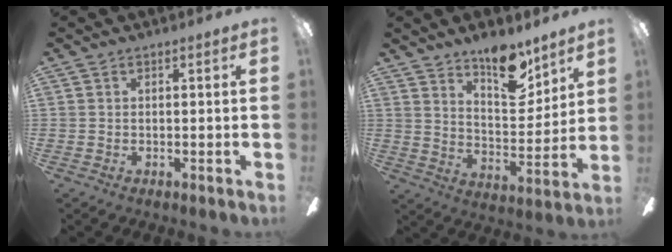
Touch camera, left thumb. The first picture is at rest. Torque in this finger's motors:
{"motor_torque": [1.77, 1.07, 1.56, -1.21, 0.06]}